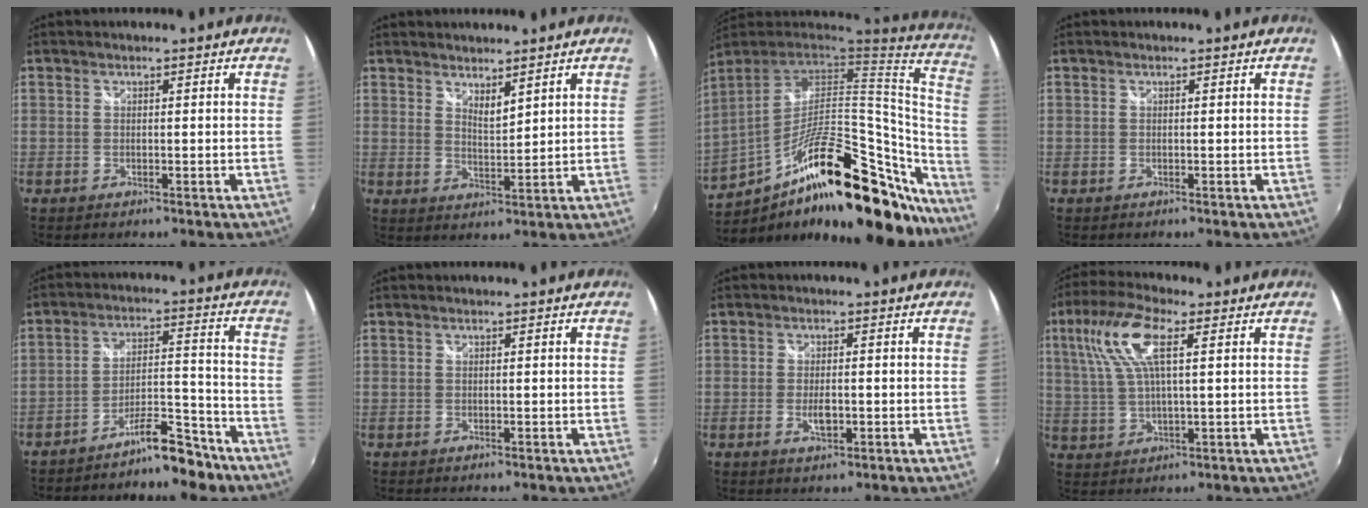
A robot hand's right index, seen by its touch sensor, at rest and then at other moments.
{"total": 3.7, "force": [3.1, 0.8, 1.8], "torque": [-0.028, -0.004, 0.052]}
{"total": 35.9, "force": [-21.3, 13.0, 25.8], "torque": [-0.383, -0.003, -0.317]}
{"total": 0.0}
{"total": 8.7, "force": [-7.3, 2.4, 4.1], "torque": [-0.065, 0.030, -0.108]}
{"total": 0.0}
{"total": 3.2, "force": [-1.0, 1.6, 2.7], "torque": [-0.051, -0.003, -0.017]}
{"total": 10.6, "force": [3.7, 3.2, 9.4], "torque": [-0.191, 0.019, 0.072]}